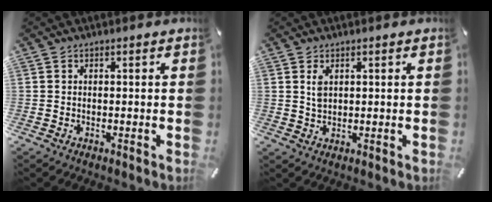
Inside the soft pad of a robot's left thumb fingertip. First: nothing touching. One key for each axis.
{"total": 2.5, "fx": 0.9, "fy": 1.3, "fz": 1.9, "tx": -0.036, "ty": 0.000, "tz": 0.014}